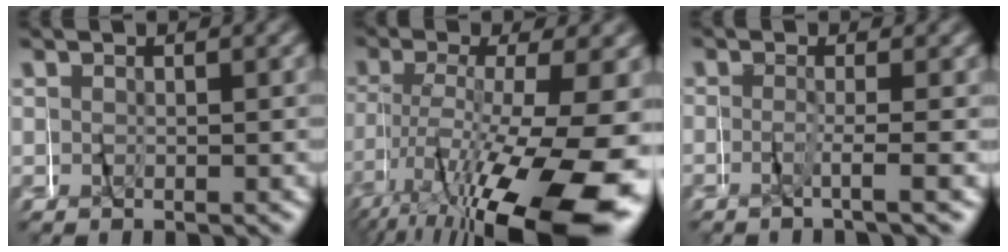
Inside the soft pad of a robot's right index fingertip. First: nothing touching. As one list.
[{"total": 12.0, "force": [-5.0, 4.2, 10.1], "torque": [-0.154, -0.020, -0.061]}, {"total": 1.2, "force": [-0.6, -0.8, 0.6], "torque": [-0.012, 0.002, -0.015]}]